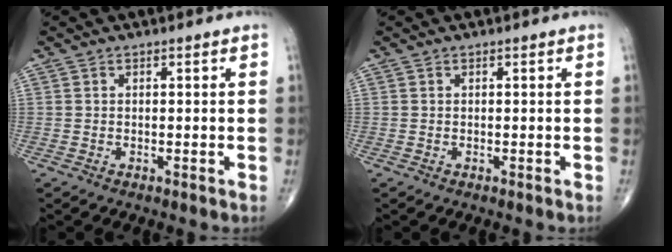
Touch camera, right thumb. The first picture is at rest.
{"total": 0.0}